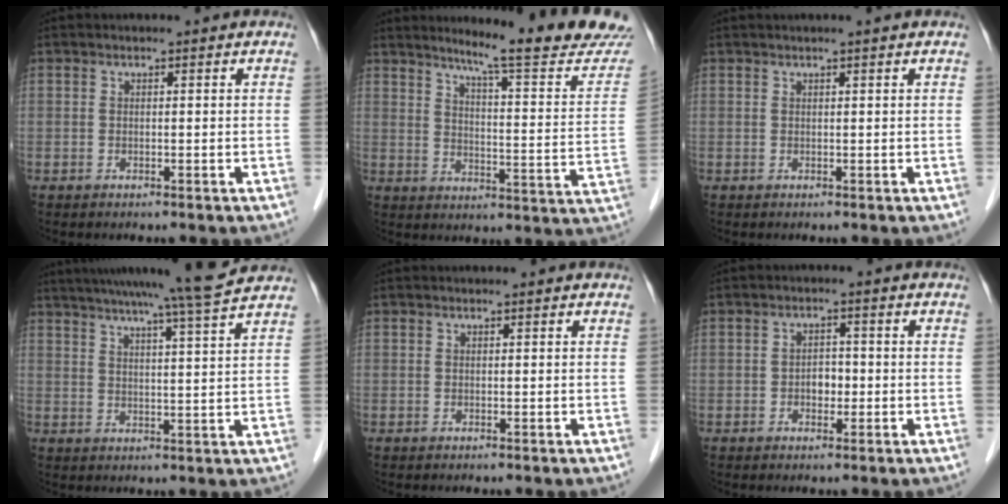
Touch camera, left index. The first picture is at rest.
{"total": 18.8, "force": [17.1, -0.4, 7.7], "torque": [-0.106, -0.085, 0.210]}
{"total": 1.2, "force": [1.0, -0.3, 0.7], "torque": [-0.016, 0.010, 0.023]}
{"total": 12.9, "force": [11.3, -1.9, 6.0], "torque": [-0.102, -0.007, 0.148]}
{"total": 0.0}
{"total": 2.6, "force": [-0.7, 1.7, 1.7], "torque": [-0.024, 0.009, -0.012]}